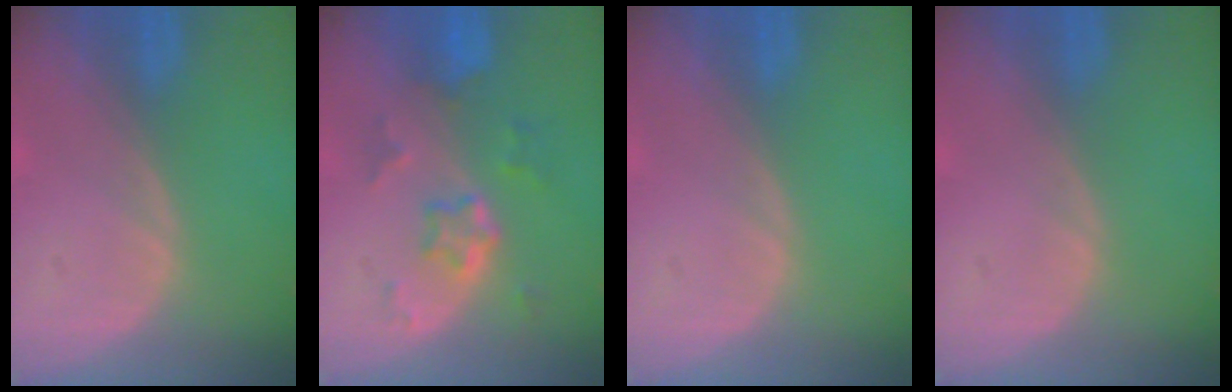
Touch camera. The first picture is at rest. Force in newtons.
{"total": 5.8, "press": 5.2, "slide": 2.5}
{"total": 0.0}
{"total": 0.0}